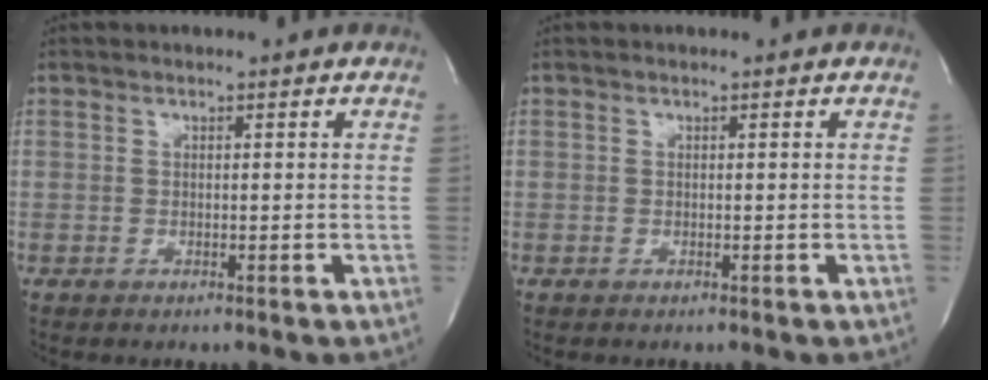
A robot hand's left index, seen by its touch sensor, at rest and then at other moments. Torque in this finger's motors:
{"motor_torque": [0.00, 0.00, 0.00, 0.01]}